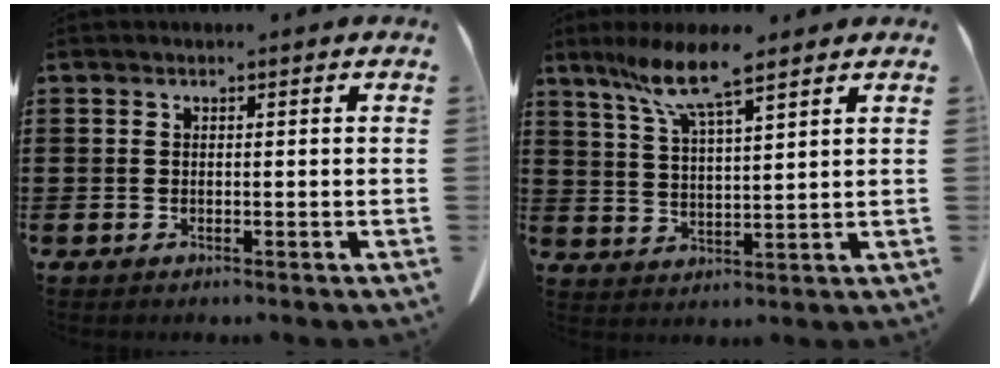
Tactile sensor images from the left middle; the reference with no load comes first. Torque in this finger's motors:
{"motor_torque": [0.44, -0.26, 0.47, 0.10]}